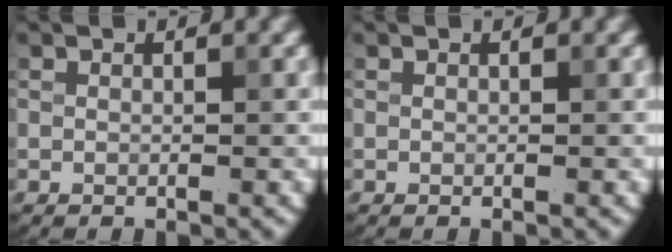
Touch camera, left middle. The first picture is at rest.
{"total": 0.0}